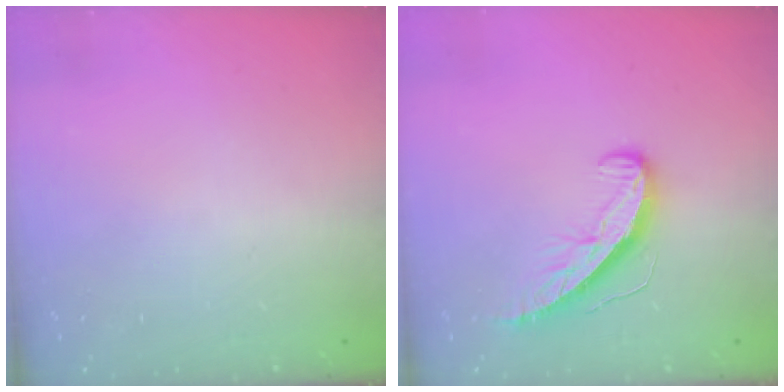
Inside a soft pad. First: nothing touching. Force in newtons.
{"total": 8.5, "press": 8.5, "slide": 0.1}